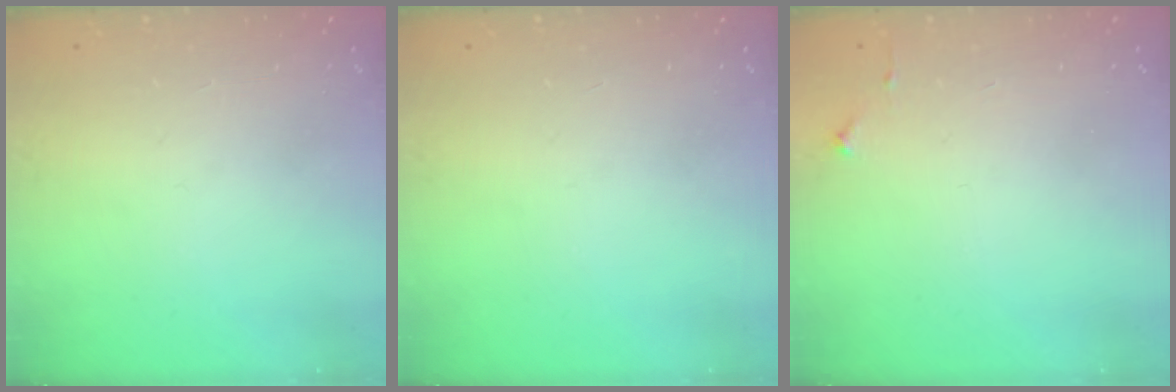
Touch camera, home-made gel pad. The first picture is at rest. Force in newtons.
{"total": 0.0}
{"total": 2.7, "press": 2.6, "slide": 0.4}